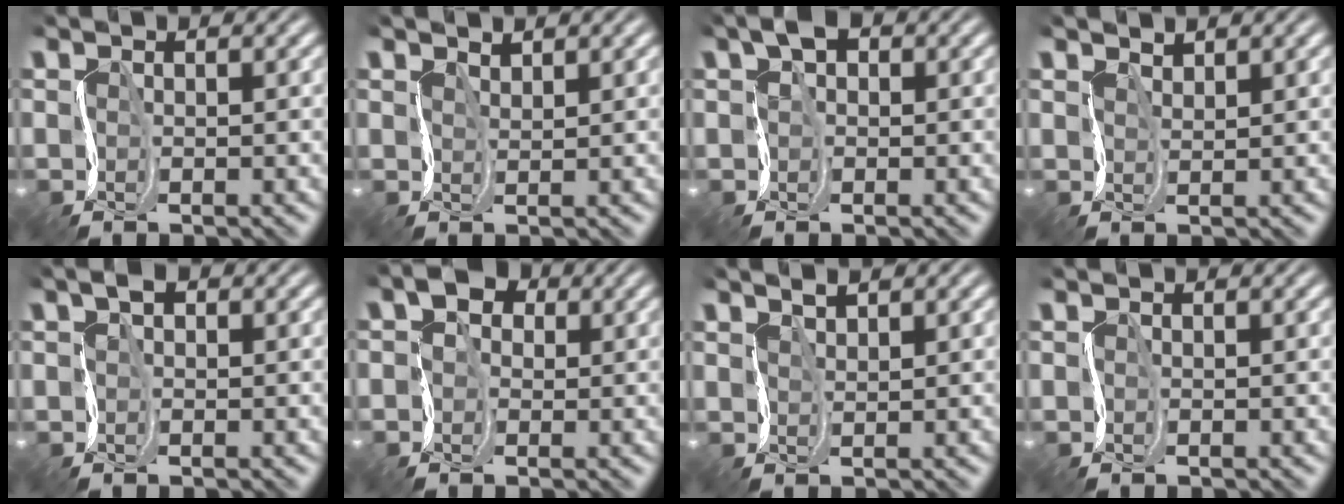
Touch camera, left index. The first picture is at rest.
{"total": 1.8, "force": [1.3, 0.7, 1.0], "torque": [-0.023, 0.002, 0.016]}
{"total": 3.0, "force": [0.7, 2.0, 2.1], "torque": [-0.039, 0.009, -0.003]}
{"total": 2.0, "force": [1.6, 0.7, 1.0], "torque": [-0.027, 0.001, 0.024]}
{"total": 2.0, "force": [0.4, 1.3, 1.5], "torque": [-0.027, 0.004, -0.002]}
{"total": 2.5, "force": [0.0, 2.0, 1.5], "torque": [-0.024, 0.001, -0.013]}
{"total": 1.8, "force": [1.0, 0.6, 1.3], "torque": [-0.026, 0.006, 0.008]}
{"total": 0.0}